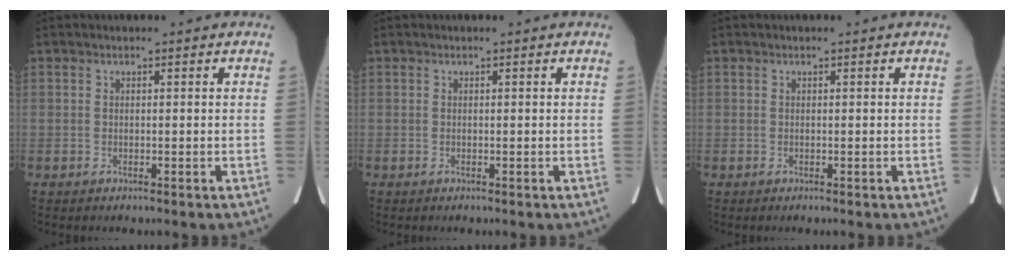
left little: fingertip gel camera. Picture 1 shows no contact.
{"total": 0.0}
{"total": 0.0}